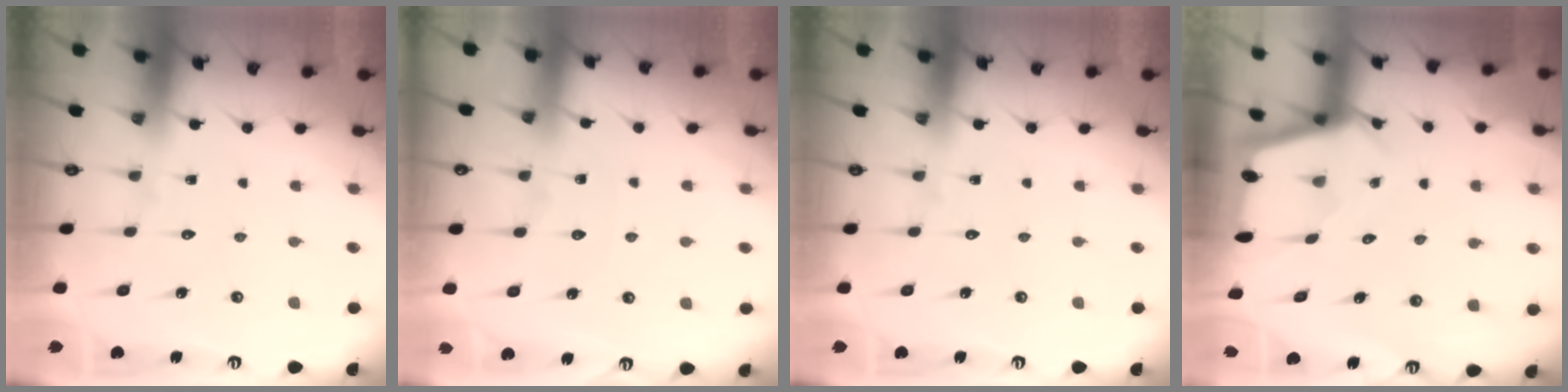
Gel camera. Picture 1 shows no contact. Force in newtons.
{"total": 2.6, "press": 2.6, "slide": 0.4}
{"total": 0.0}
{"total": 2.1, "press": 2.1, "slide": 0.1}